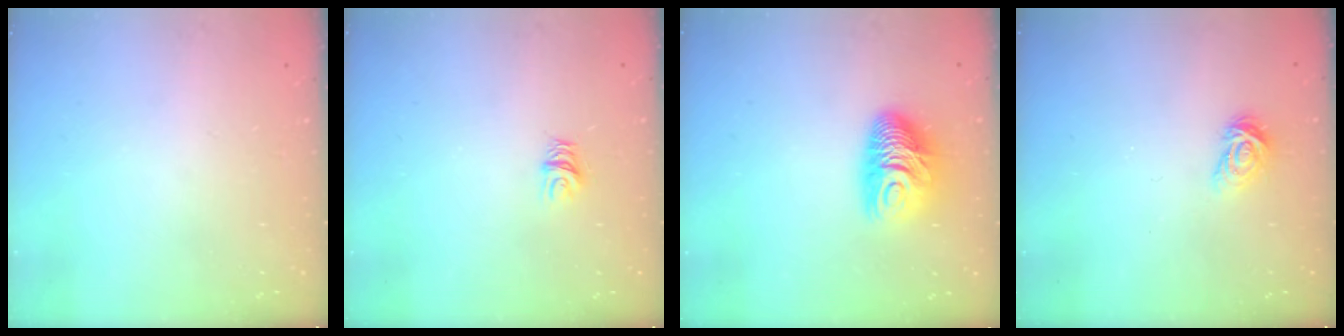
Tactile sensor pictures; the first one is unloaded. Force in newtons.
{"total": 6.2, "press": 6.2, "slide": 0.5}
{"total": 11.0, "press": 11.0, "slide": 0.8}
{"total": 4.1, "press": 4.0, "slide": 0.6}